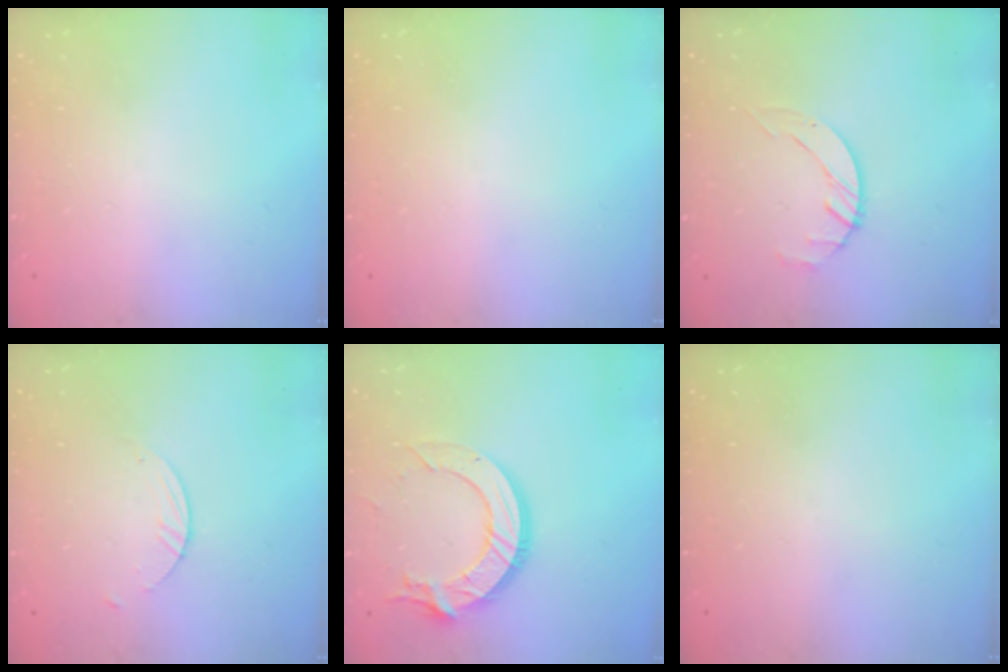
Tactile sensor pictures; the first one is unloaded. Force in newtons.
{"total": 0.0}
{"total": 2.0, "press": 2.0, "slide": 0.3}
{"total": 1.8, "press": 1.8, "slide": 0.1}
{"total": 13.5, "press": 13.4, "slide": 1.6}
{"total": 0.0}